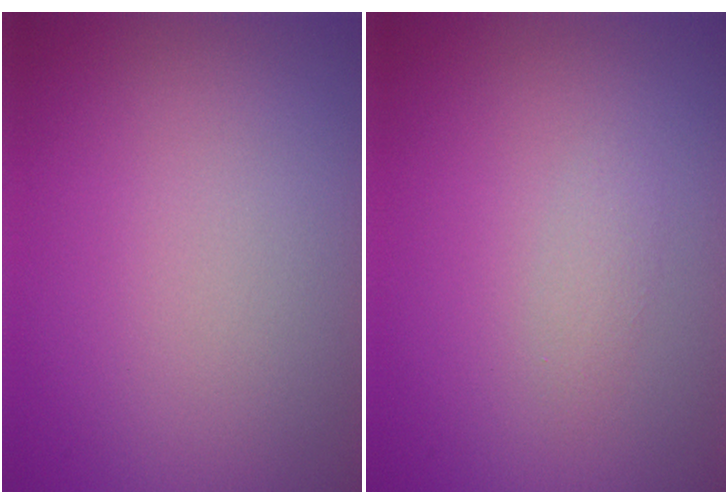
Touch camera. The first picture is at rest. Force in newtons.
{"total": 0.9, "press": 0.9, "slide": 0.0}